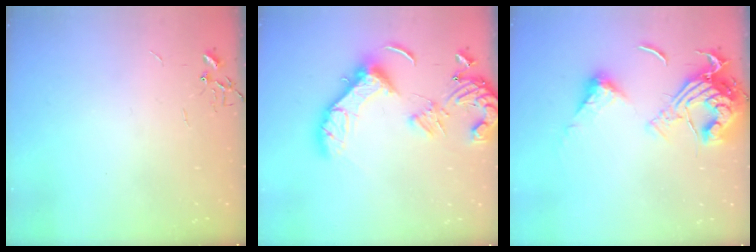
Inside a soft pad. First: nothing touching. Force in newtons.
{"total": 16.8, "press": 16.6, "slide": 2.0}
{"total": 18.9, "press": 18.8, "slide": 2.2}